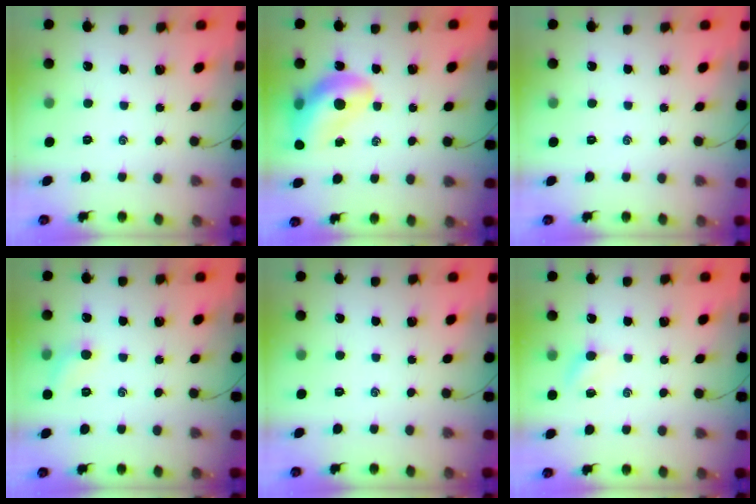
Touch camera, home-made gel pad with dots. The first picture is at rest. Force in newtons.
{"total": 14.8, "press": 14.3, "slide": 3.9}
{"total": 0.0}
{"total": 5.6, "press": 5.3, "slide": 1.8}
{"total": 0.0}
{"total": 4.7, "press": 4.5, "slide": 1.2}